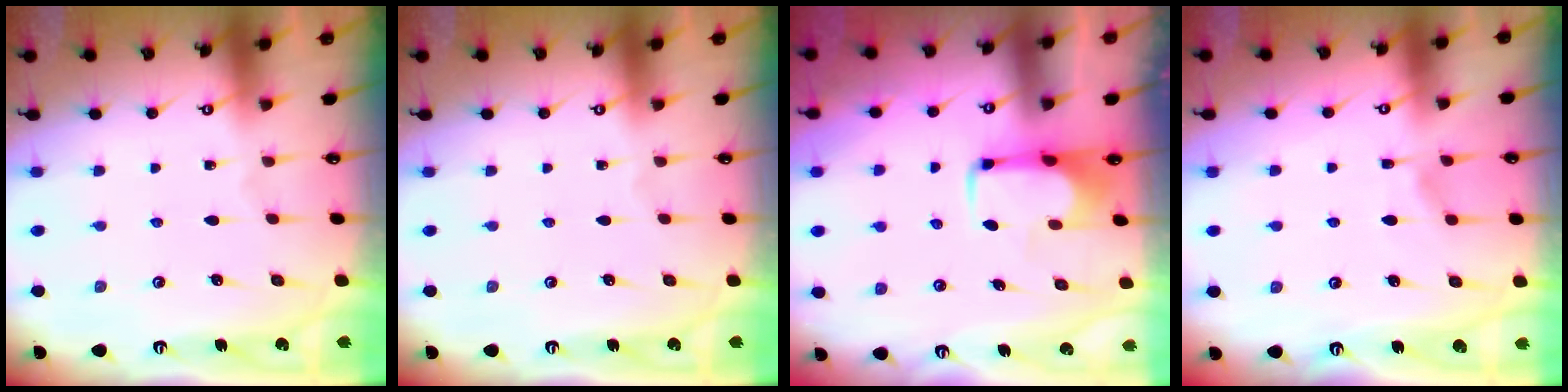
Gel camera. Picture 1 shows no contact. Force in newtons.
{"total": 0.0}
{"total": 2.0, "press": 2.0, "slide": 0.4}
{"total": 5.4, "press": 5.4, "slide": 0.6}